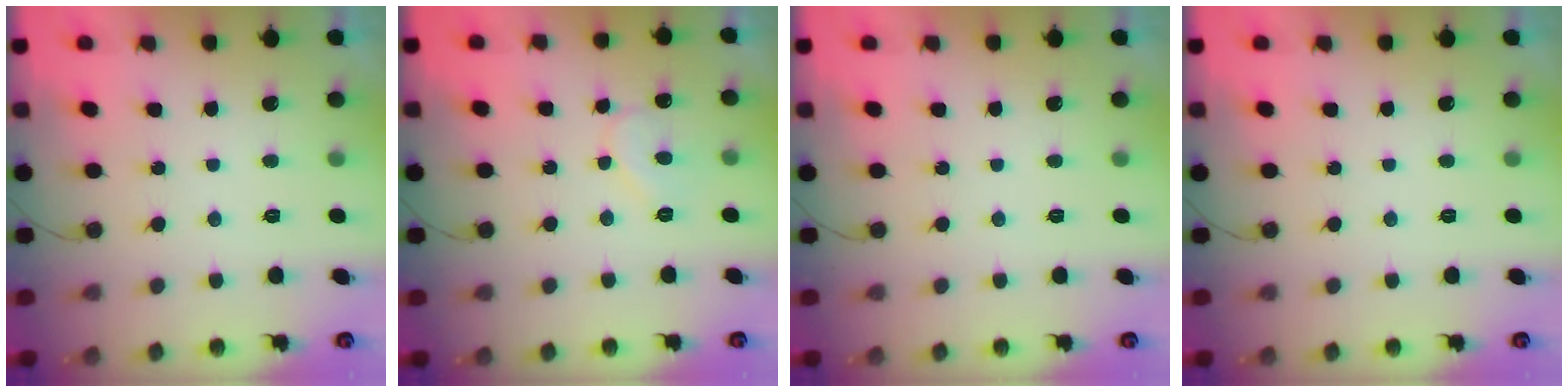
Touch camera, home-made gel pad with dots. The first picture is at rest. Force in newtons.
{"total": 8.0, "press": 8.0, "slide": 0.4}
{"total": 0.0}
{"total": 0.0}